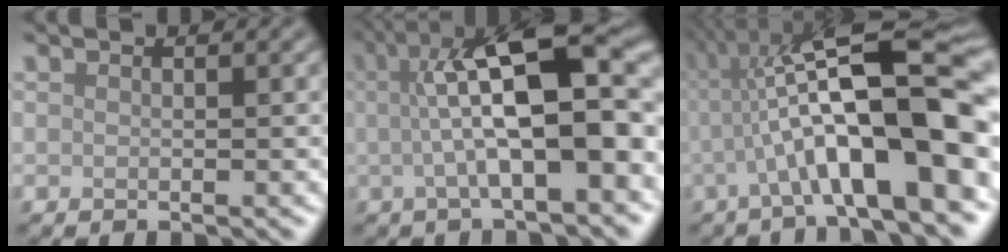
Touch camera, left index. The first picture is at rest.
{"total": 12.7, "force": [1.4, 4.1, 11.9], "torque": [-0.150, 0.022, 0.017]}
{"total": 12.6, "force": [-1.3, 2.6, 12.2], "torque": [-0.188, 0.027, -0.019]}